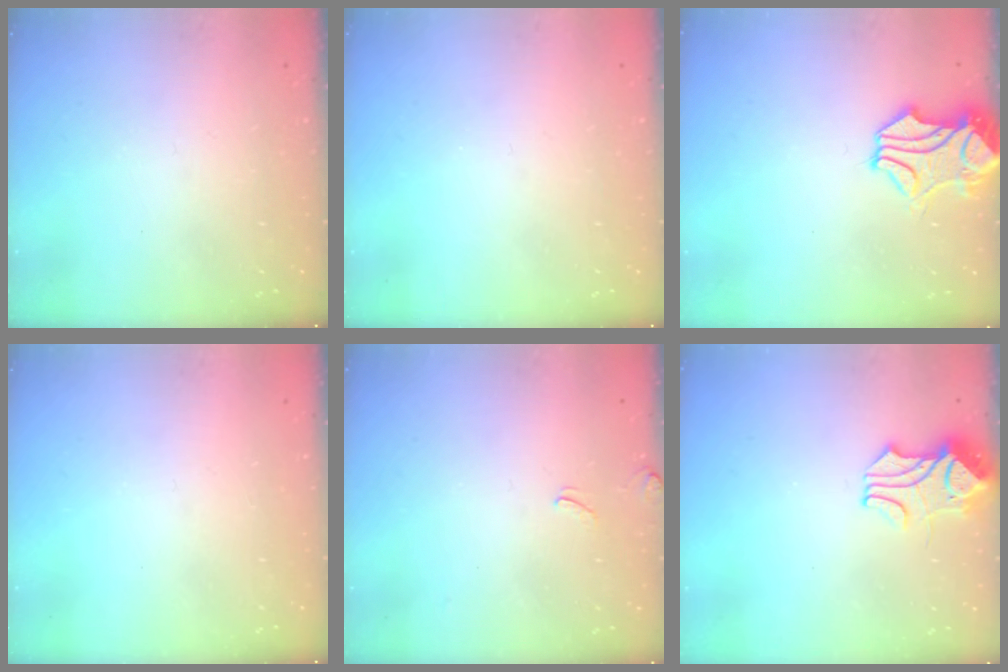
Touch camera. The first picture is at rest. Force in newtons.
{"total": 0.0}
{"total": 1.8, "press": 1.4, "slide": 1.2}
{"total": 0.0}
{"total": 3.2, "press": 3.2, "slide": 0.5}
{"total": 2.0, "press": 1.7, "slide": 1.0}